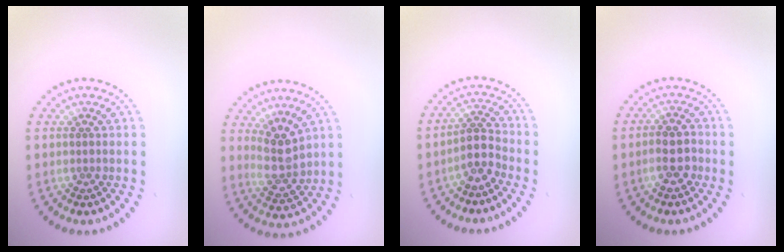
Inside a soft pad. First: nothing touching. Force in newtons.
{"total": 3.2, "press": 2.9, "slide": 1.5}
{"total": 2.5, "press": 2.1, "slide": 1.5}
{"total": 2.7, "press": 2.6, "slide": 0.7}